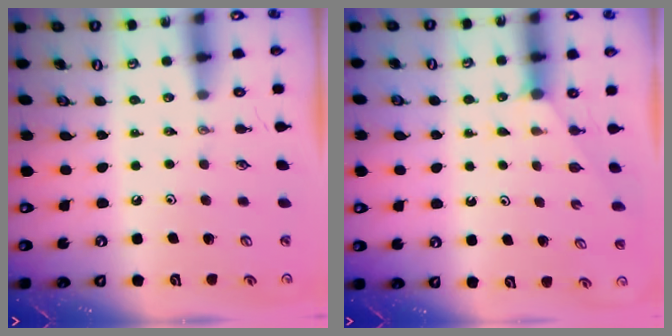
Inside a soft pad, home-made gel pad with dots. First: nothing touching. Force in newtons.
{"total": 1.8, "press": 1.8, "slide": 0.2}